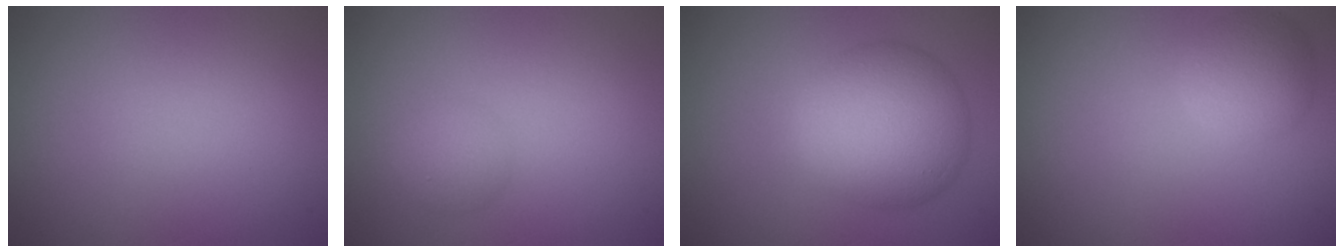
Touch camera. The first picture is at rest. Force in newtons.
{"total": 1.8, "press": 1.8, "slide": 0.1}
{"total": 7.9, "press": 7.9, "slide": 0.5}
{"total": 3.3, "press": 3.2, "slide": 0.3}